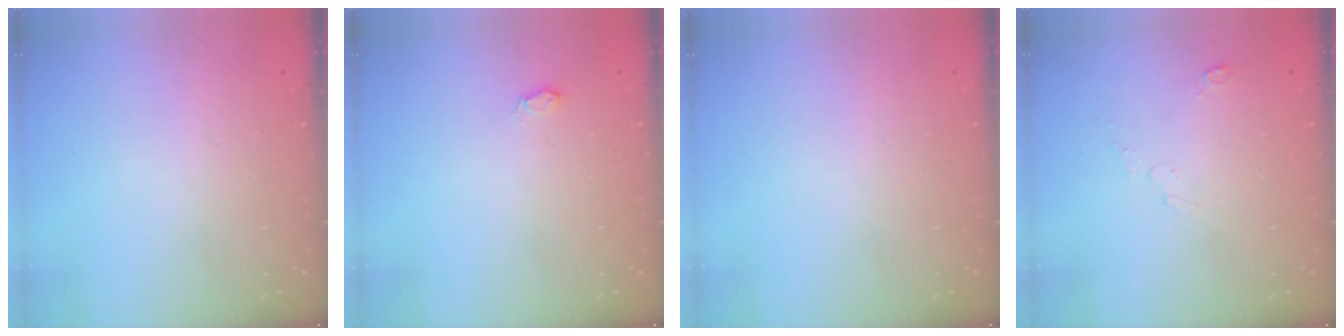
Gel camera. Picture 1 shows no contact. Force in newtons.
{"total": 3.3, "press": 3.3, "slide": 0.4}
{"total": 0.0}
{"total": 2.4, "press": 2.4, "slide": 0.3}